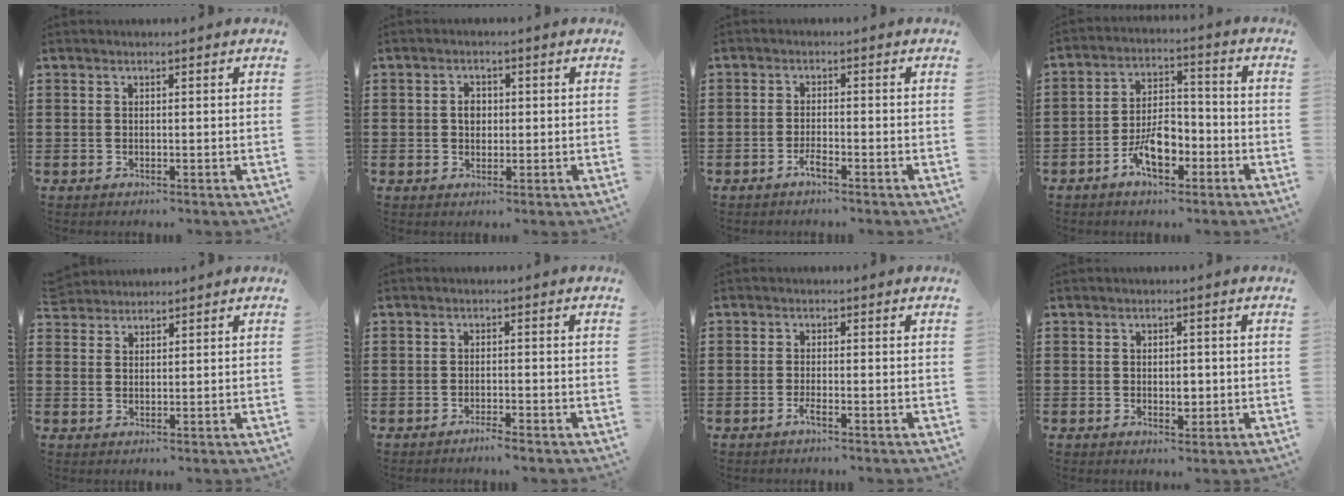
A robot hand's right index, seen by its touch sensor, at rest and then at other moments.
{"total": 2.3, "force": [0.1, 1.7, 1.5], "torque": [-0.032, 0.008, 0.001]}
{"total": 2.0, "force": [-1.4, 0.3, 1.4], "torque": [-0.026, -0.001, -0.026]}
{"total": 7.8, "force": [-4.0, 3.9, 5.4], "torque": [-0.104, 0.011, -0.073]}
{"total": 2.7, "force": [2.5, 0.7, -0.3], "torque": [-0.003, 0.003, 0.051]}
{"total": 1.5, "force": [-1.4, -0.1, 0.6], "torque": [-0.011, 0.000, -0.026]}
{"total": 1.5, "force": [-1.0, 0.1, 1.1], "torque": [-0.028, -0.007, -0.020]}
{"total": 2.4, "force": [-0.2, 1.4, 2.0], "torque": [-0.028, 0.001, -0.005]}